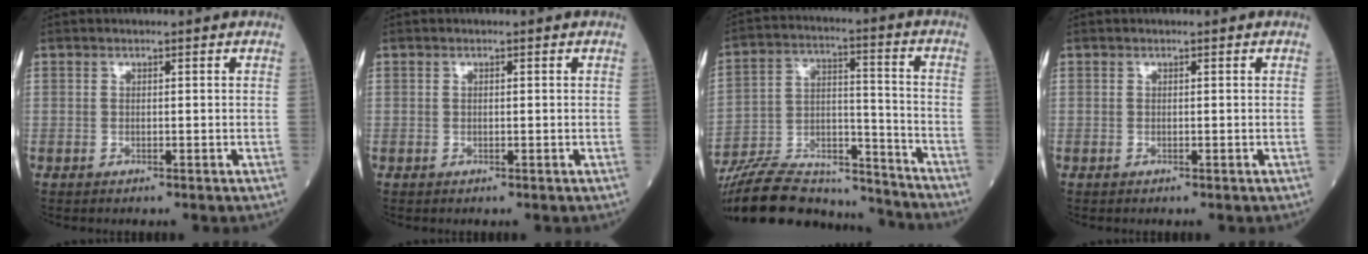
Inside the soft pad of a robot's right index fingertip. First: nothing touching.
{"total": 0.0}
{"total": 23.2, "force": [-21.5, 4.9, 7.3], "torque": [-0.163, 0.003, -0.347]}
{"total": 0.0}